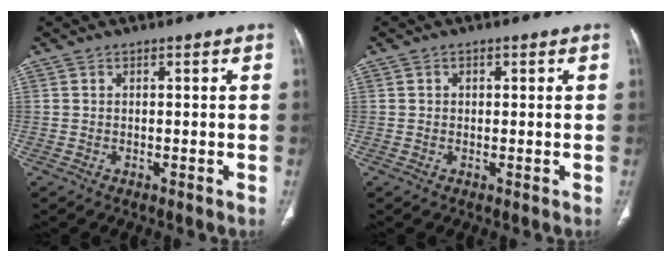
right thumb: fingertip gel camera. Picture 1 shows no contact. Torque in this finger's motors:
{"motor_torque": [-0.23, -0.12, -0.26, 0.15, 0.06]}